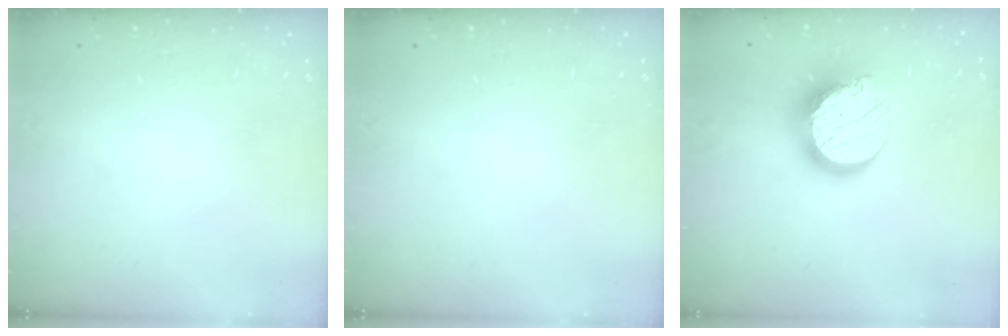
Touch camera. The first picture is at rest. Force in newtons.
{"total": 0.0}
{"total": 15.8, "press": 15.7, "slide": 1.2}